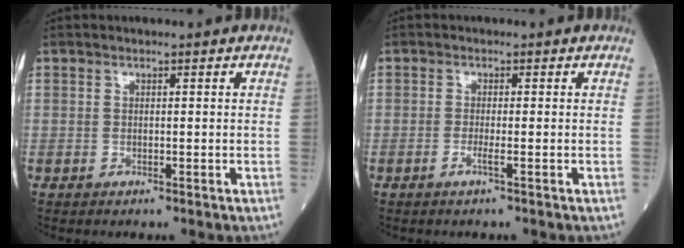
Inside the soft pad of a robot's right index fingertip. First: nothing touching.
{"total": 1.4, "force": [-0.7, -0.2, 1.2], "torque": [-0.026, -0.004, -0.014]}